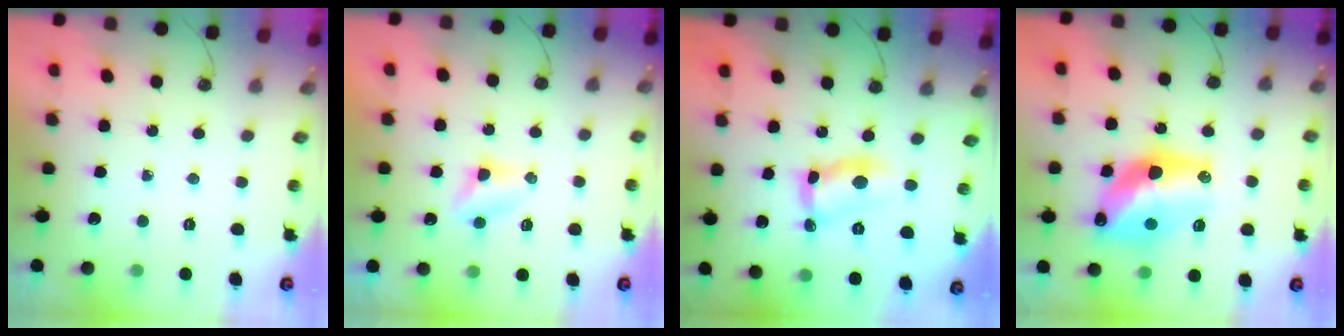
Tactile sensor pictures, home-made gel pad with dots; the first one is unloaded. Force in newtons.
{"total": 5.2, "press": 5.2, "slide": 0.5}
{"total": 8.4, "press": 8.4, "slide": 0.3}
{"total": 16.9, "press": 16.9, "slide": 0.9}